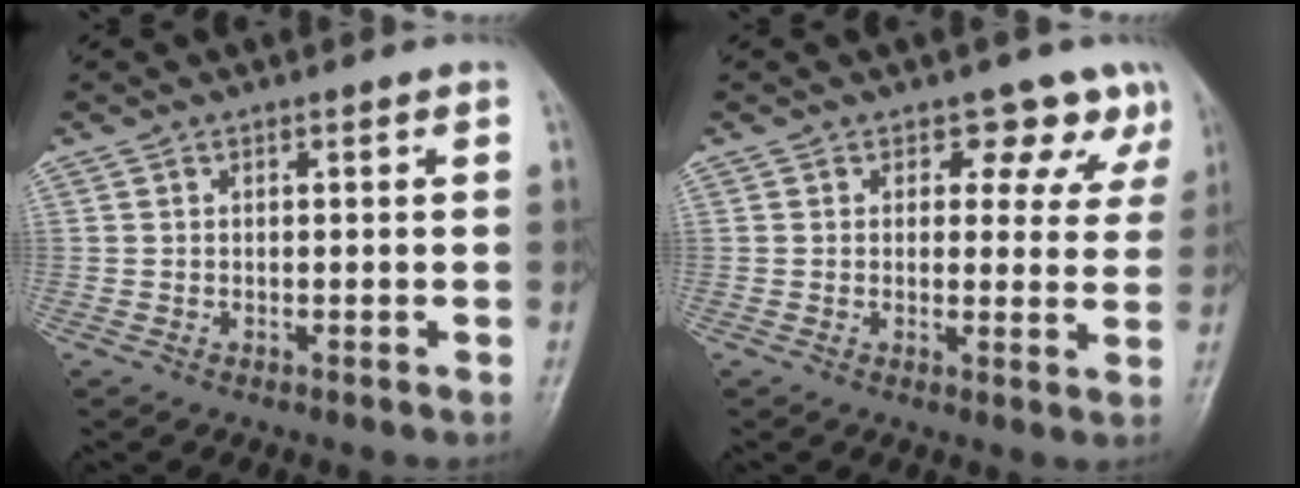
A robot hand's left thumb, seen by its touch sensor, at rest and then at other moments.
{"total": 6.3, "force": [4.5, 4.0, 1.9], "torque": [0.016, -0.025, 0.038]}